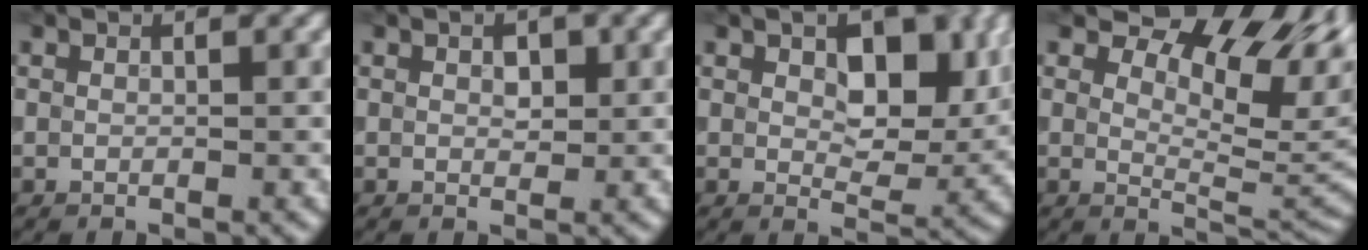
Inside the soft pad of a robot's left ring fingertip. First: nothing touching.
{"total": 1.3, "force": [0.4, 0.8, 1.0], "torque": [-0.012, -0.001, 0.006]}
{"total": 5.9, "force": [1.7, 3.3, 4.6], "torque": [-0.062, -0.007, 0.029]}
{"total": 10.5, "force": [5.0, 5.2, 7.7], "torque": [-0.113, 0.004, 0.078]}